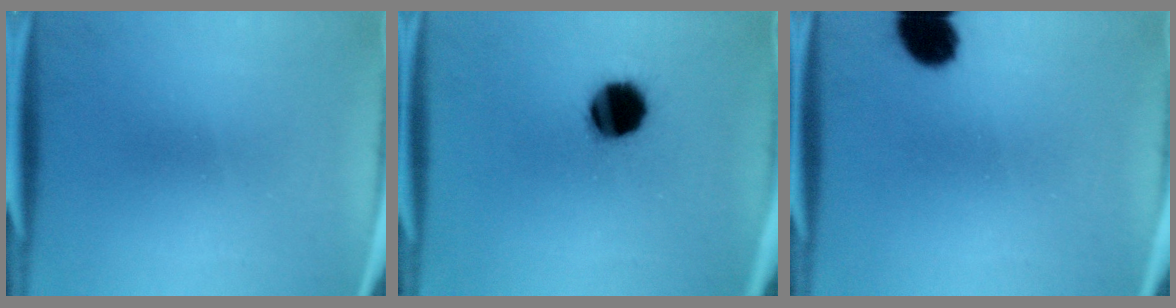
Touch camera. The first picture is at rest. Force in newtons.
{"total": 12.6}
{"total": 8.2}